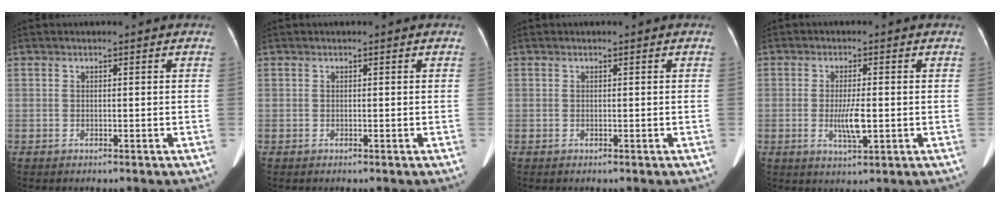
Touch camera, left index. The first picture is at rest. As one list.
[{"total": 0.0}, {"total": 0.0}, {"total": 4.3, "force": [-0.8, 0.8, 4.2], "torque": [-0.083, -0.008, -0.008]}]